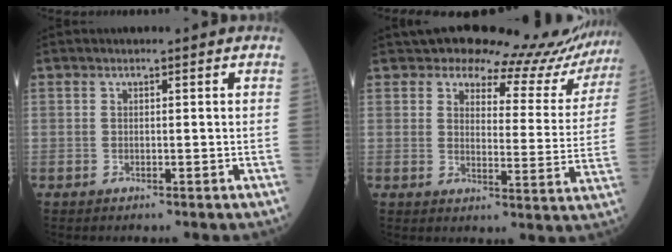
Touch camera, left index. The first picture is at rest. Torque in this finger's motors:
{"motor_torque": [1.22, -0.92, 0.18, 0.02]}